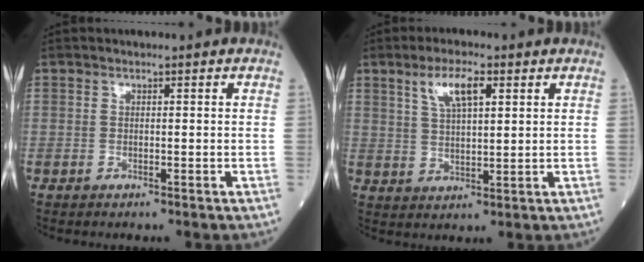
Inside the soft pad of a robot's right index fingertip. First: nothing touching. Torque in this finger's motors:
{"motor_torque": [0.12, 0.10, 0.13, 0.03]}